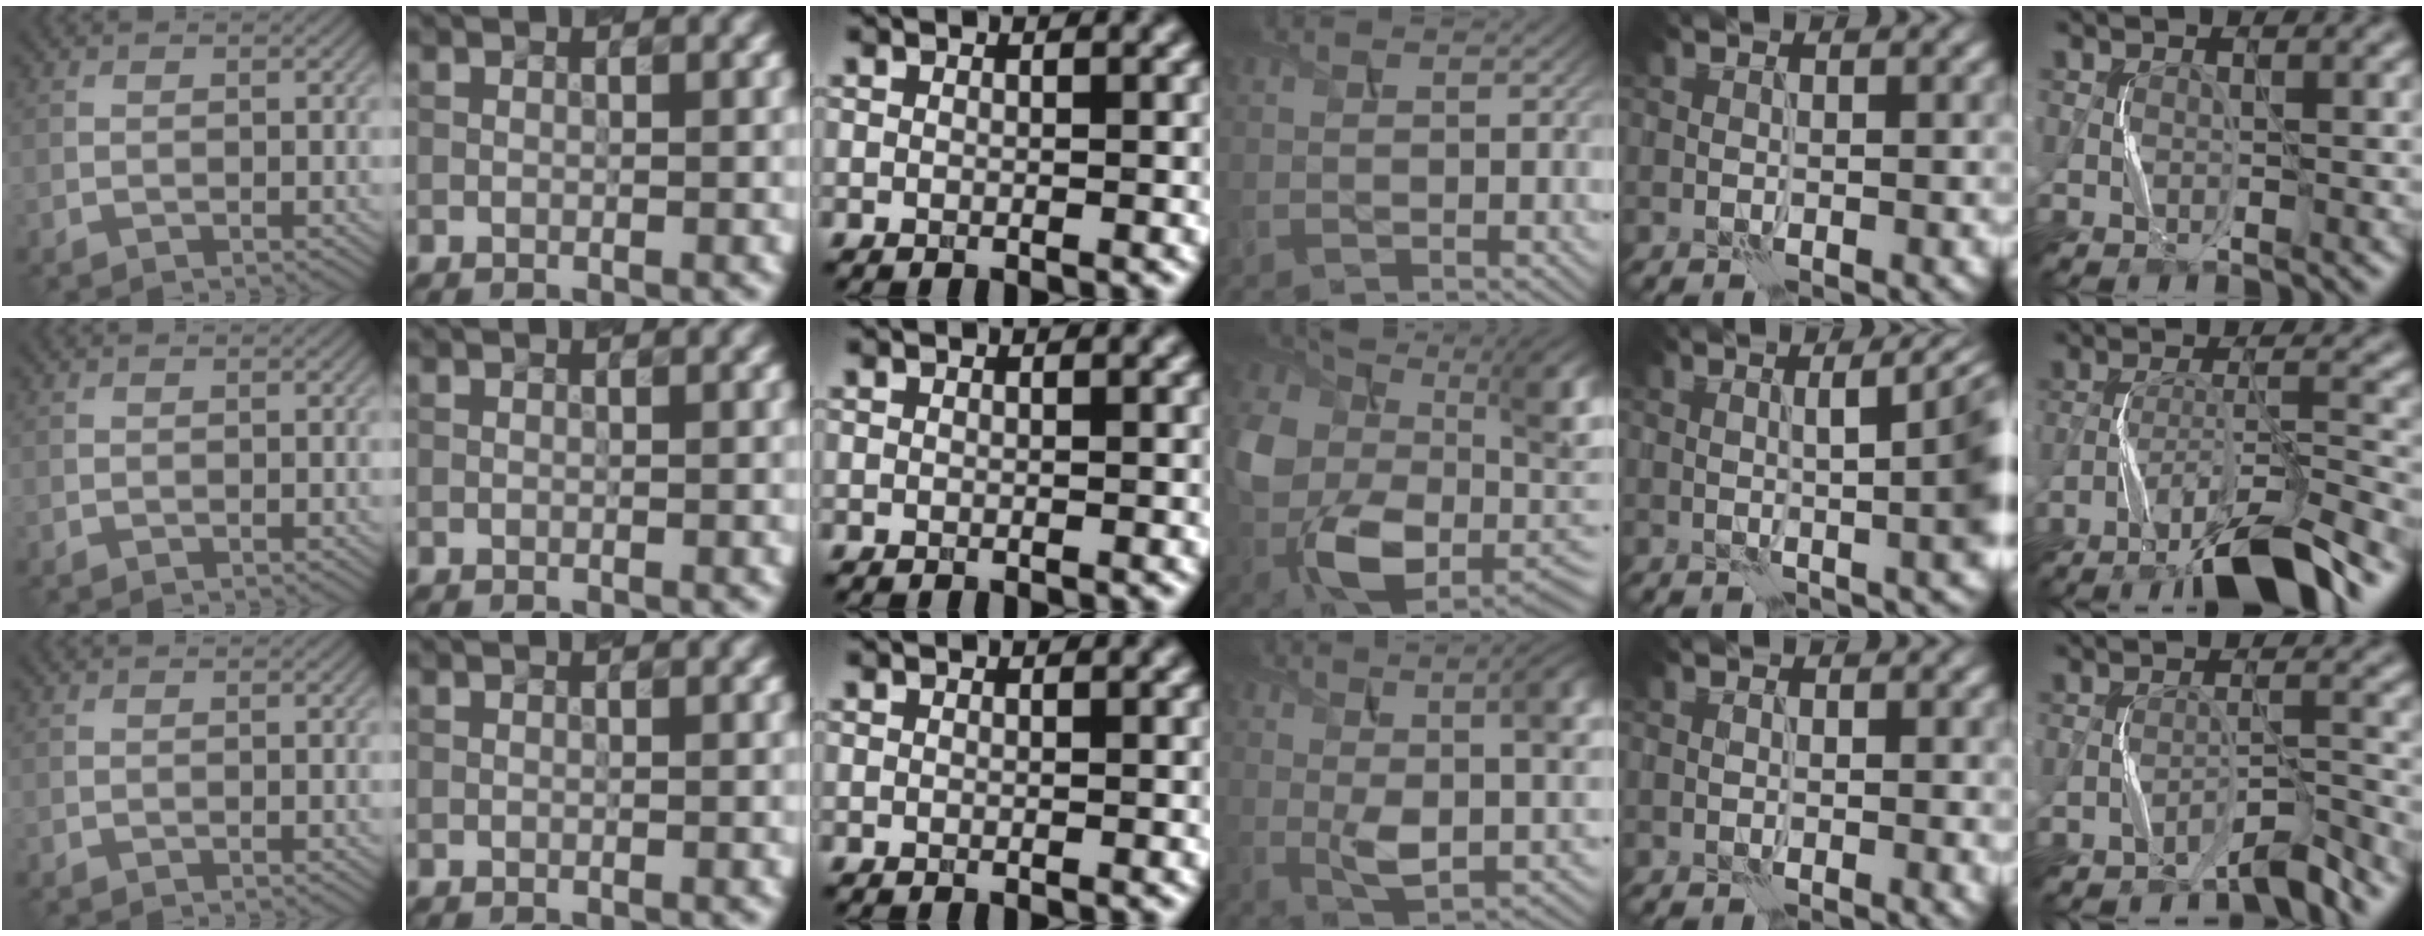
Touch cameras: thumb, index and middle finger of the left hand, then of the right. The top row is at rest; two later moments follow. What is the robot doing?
{"motion": "squeeze", "object": "stress ball aka squeeze ball"}